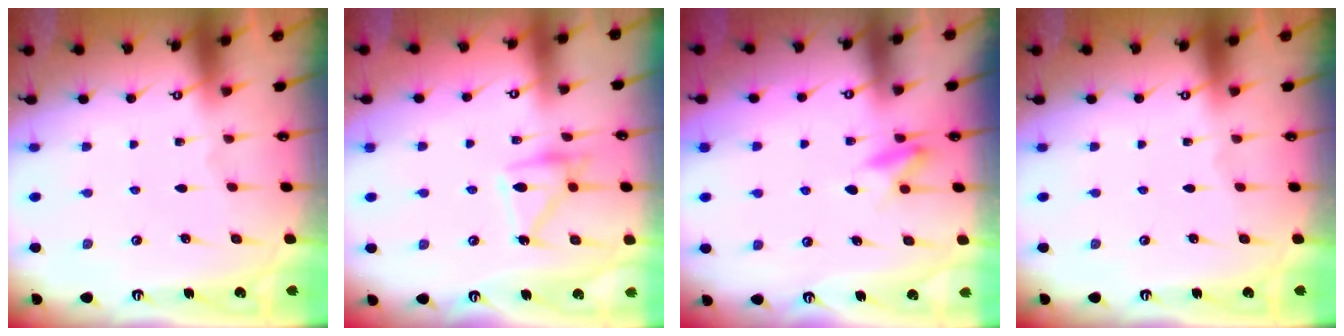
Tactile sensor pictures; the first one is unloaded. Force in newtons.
{"total": 13.3, "press": 13.2, "slide": 0.8}
{"total": 7.8, "press": 7.7, "slide": 1.1}
{"total": 0.0}